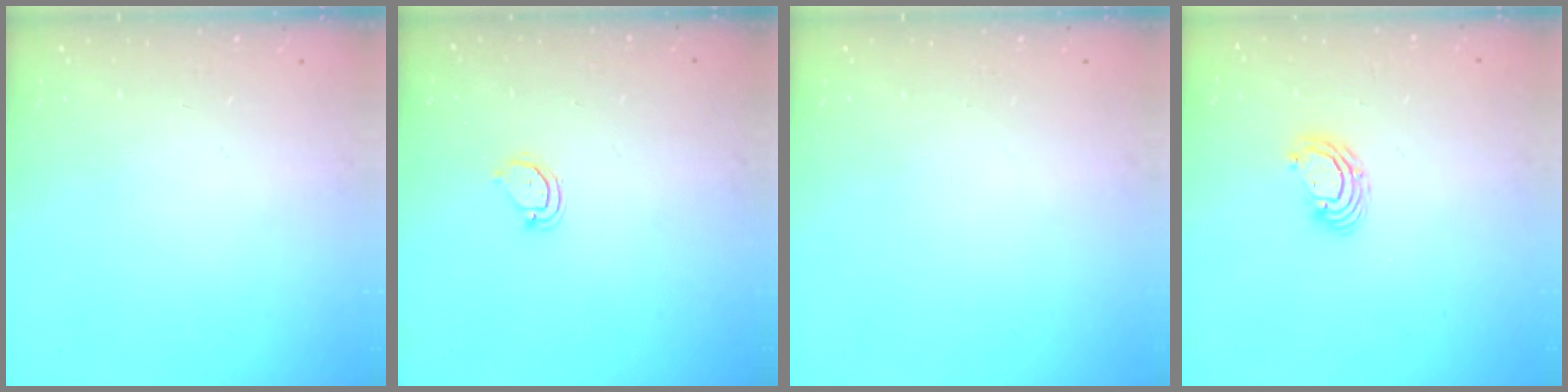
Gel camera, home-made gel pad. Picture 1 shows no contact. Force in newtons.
{"total": 3.4, "press": 3.3, "slide": 0.5}
{"total": 0.0}
{"total": 5.2, "press": 5.2, "slide": 0.3}